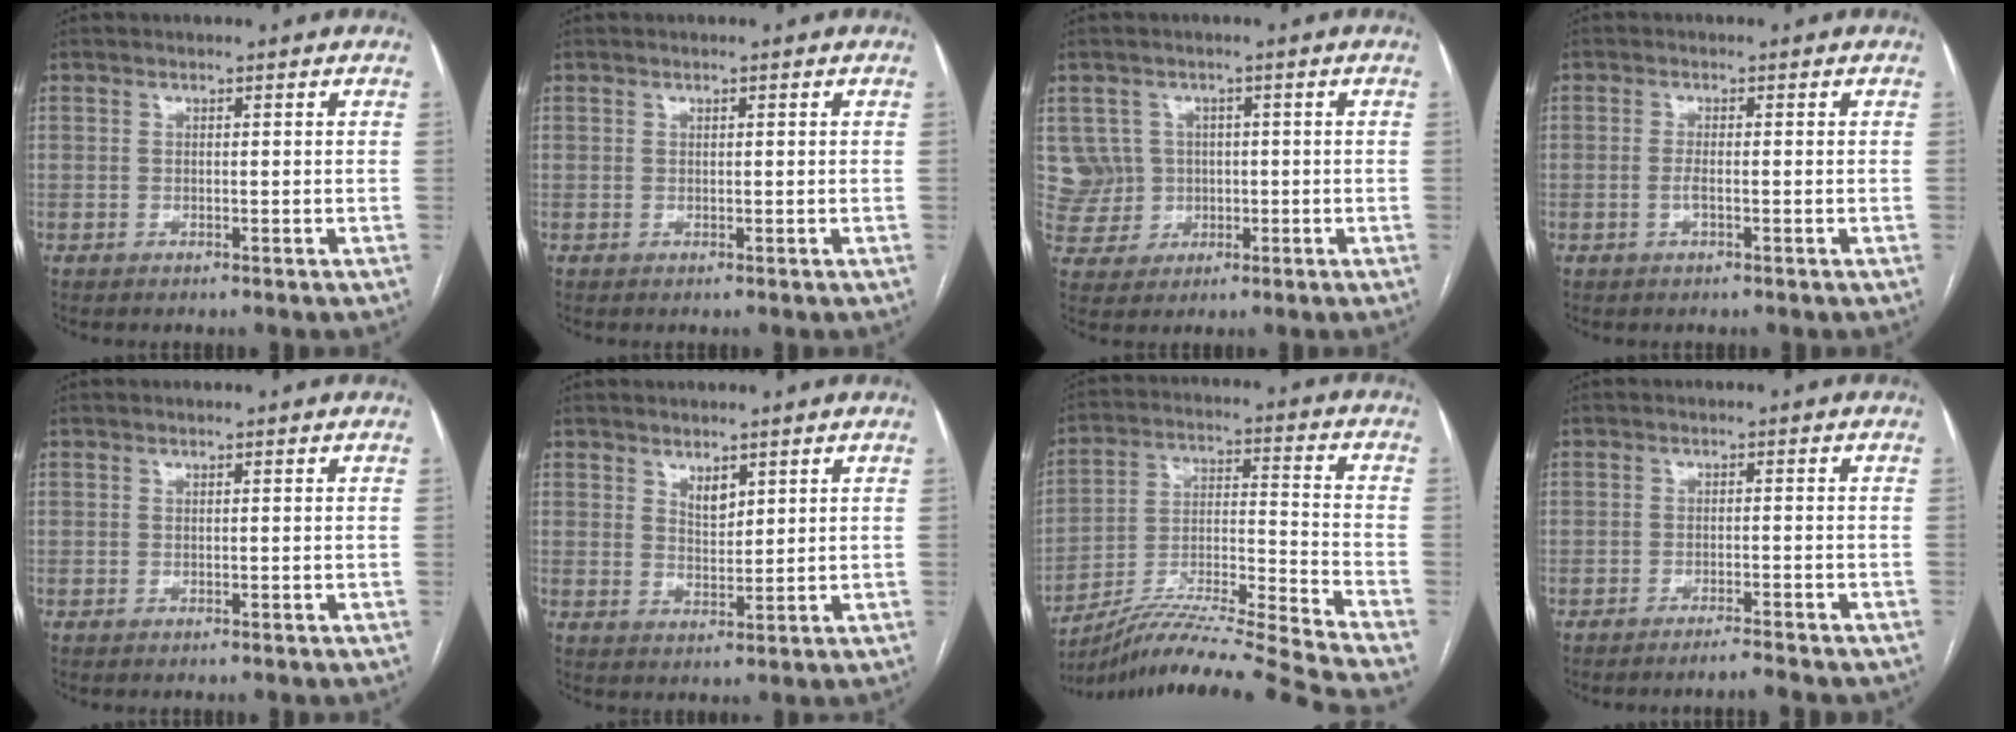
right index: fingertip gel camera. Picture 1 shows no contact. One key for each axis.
{"total": 0.0}
{"total": 6.1, "fx": 0.7, "fy": 6.1, "fz": -0.4, "tx": 0.011, "ty": 0.027, "tz": 0.025}
{"total": 1.6, "fx": -0.6, "fy": 0.3, "fz": 1.5, "tx": -0.031, "ty": 0.001, "tz": -0.012}
{"total": 0.0}
{"total": 2.9, "fx": 1.9, "fy": 1.3, "fz": 1.8, "tx": -0.032, "ty": -0.005, "tz": 0.042}
{"total": 21.3, "fx": -19.3, "fy": -3.4, "fz": 8.5, "tx": -0.144, "ty": -0.012, "tz": -0.323}
{"total": 4.2, "fx": -3.8, "fy": -0.3, "fz": 1.6, "tx": -0.018, "ty": -0.007, "tz": -0.054}